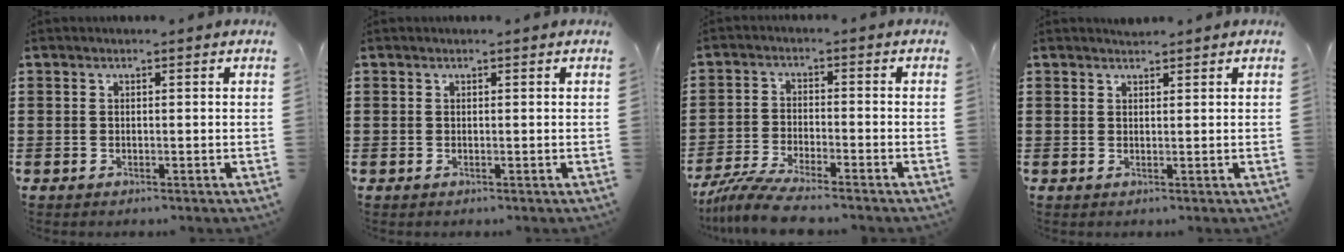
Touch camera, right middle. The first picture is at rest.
{"total": 0.0}
{"total": 5.7, "force": [-5.3, 0.0, 2.2], "torque": [-0.063, -0.021, -0.107]}
{"total": 1.0, "force": [1.0, 0.1, -0.2], "torque": [0.001, -0.001, 0.020]}